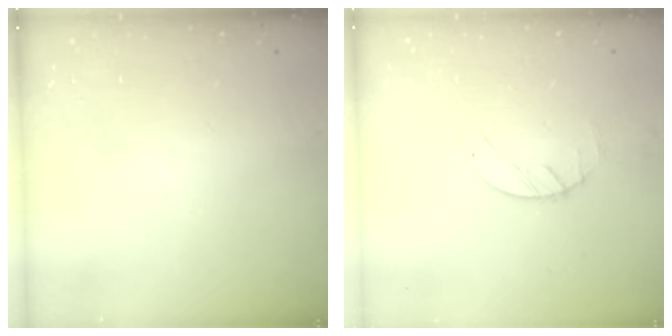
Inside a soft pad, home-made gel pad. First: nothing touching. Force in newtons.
{"total": 1.4, "press": 1.4, "slide": 0.2}